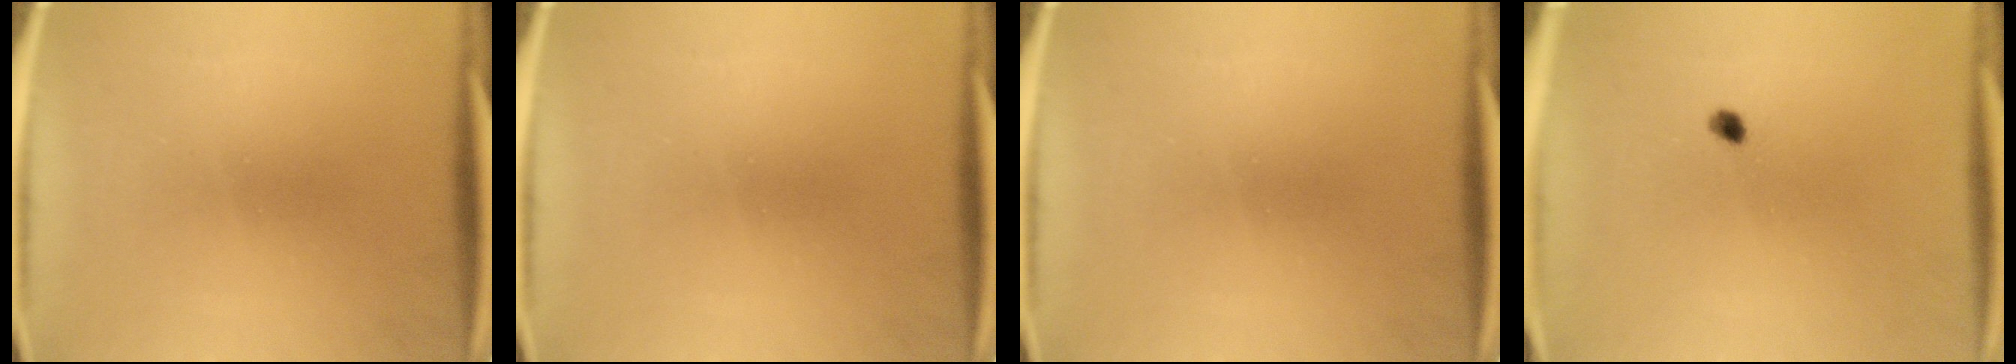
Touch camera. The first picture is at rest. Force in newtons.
{"total": 0.0}
{"total": 0.0}
{"total": 1.2}